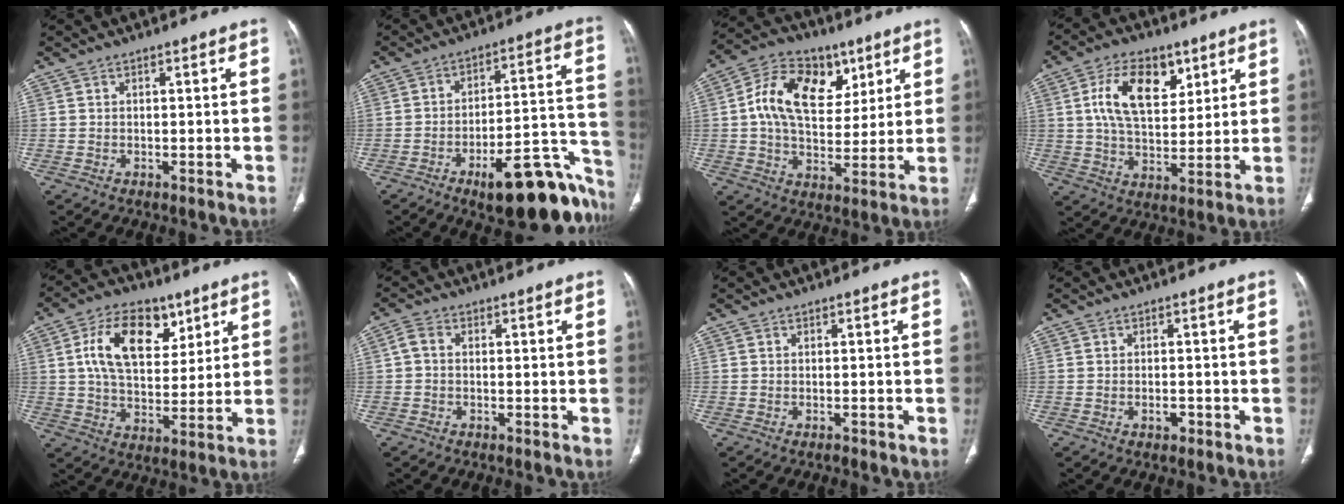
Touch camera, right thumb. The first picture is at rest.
{"total": 21.1, "force": [-12.8, 7.1, 15.2], "torque": [-0.108, 0.108, -0.176]}
{"total": 16.9, "force": [5.3, 11.5, 11.2], "torque": [-0.169, 0.001, 0.089]}
{"total": 13.6, "force": [5.1, 7.9, 9.9], "torque": [-0.144, -0.016, 0.092]}
{"total": 15.2, "force": [5.8, 9.4, 10.5], "torque": [-0.152, -0.015, 0.104]}
{"total": 2.4, "force": [-0.1, 1.6, 1.7], "torque": [-0.035, 0.007, -0.008]}
{"total": 0.7, "force": [-0.5, 0.2, 0.4], "torque": [-0.011, 0.001, -0.006]}
{"total": 1.7, "force": [-0.8, 1.0, 1.1], "torque": [-0.010, 0.007, -0.011]}